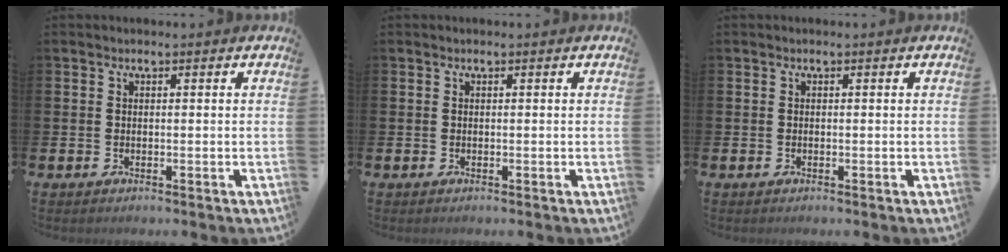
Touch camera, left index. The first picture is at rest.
{"total": 0.0}
{"total": 0.0}